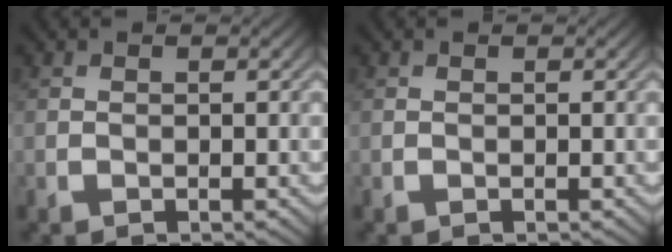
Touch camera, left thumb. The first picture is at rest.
{"total": 0.0}